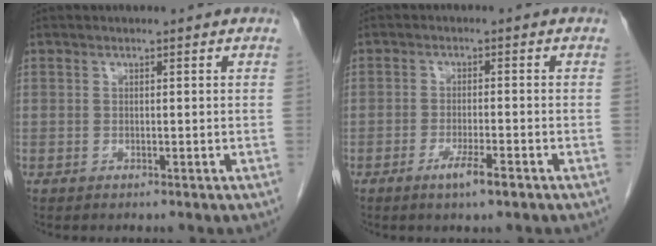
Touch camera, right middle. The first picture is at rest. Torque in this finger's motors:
{"motor_torque": [0.52, -0.62, 0.04, 0.03]}